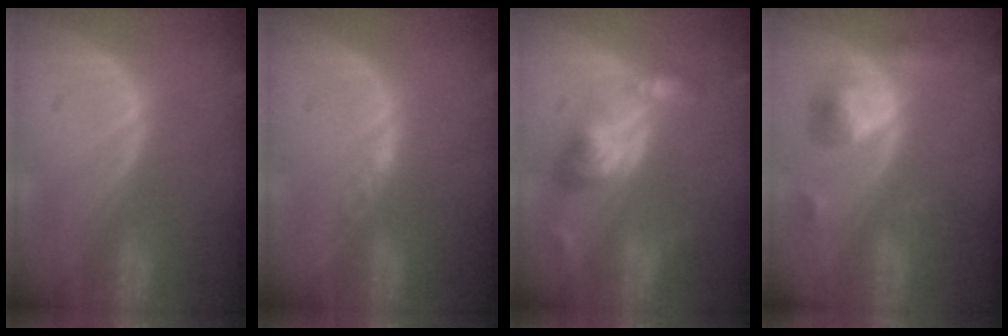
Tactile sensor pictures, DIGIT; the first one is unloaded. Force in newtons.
{"total": 1.6, "press": 1.3, "slide": 0.9}
{"total": 6.2, "press": 5.6, "slide": 2.7}
{"total": 5.6, "press": 5.3, "slide": 1.8}